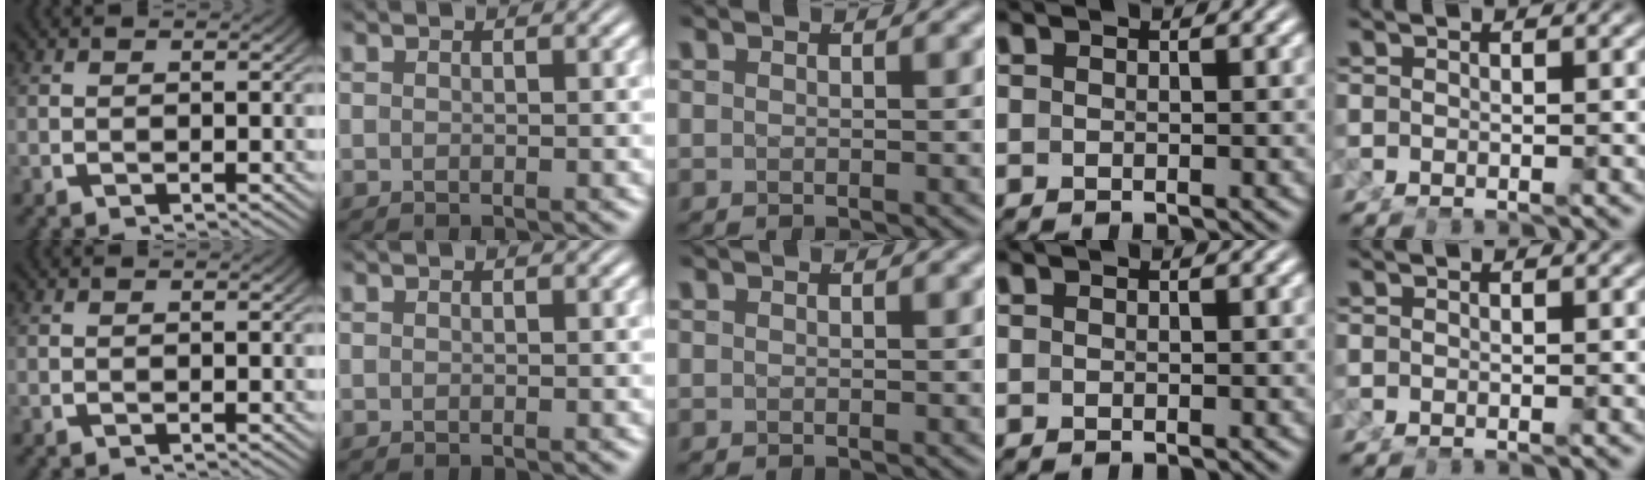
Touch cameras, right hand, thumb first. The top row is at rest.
{}